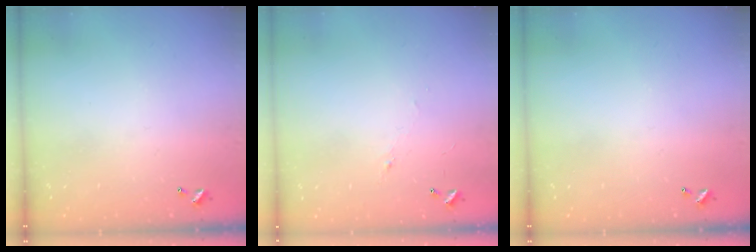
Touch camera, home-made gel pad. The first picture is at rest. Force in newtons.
{"total": 0.9, "press": 0.6, "slide": 0.7}
{"total": 0.0}